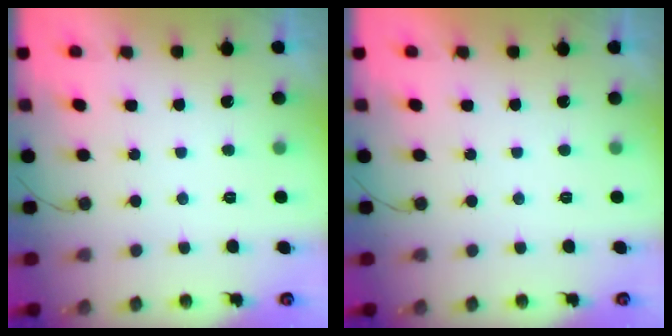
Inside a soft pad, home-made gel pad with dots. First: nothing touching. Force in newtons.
{"total": 1.7, "press": 1.7, "slide": 0.0}